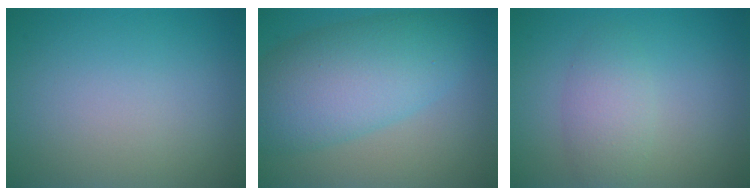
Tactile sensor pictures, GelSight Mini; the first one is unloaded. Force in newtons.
{"total": 8.4, "press": 8.4, "slide": 0.3}
{"total": 2.8, "press": 2.8, "slide": 0.2}